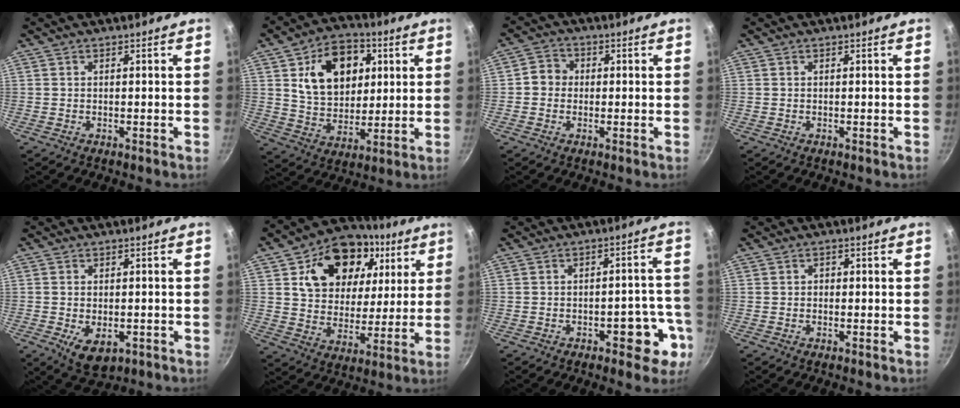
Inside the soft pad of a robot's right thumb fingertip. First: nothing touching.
{"total": 16.3, "force": [4.8, 11.5, 10.5], "torque": [-0.127, -0.010, 0.080]}
{"total": 4.0, "force": [-0.2, 3.6, 1.5], "torque": [-0.006, 0.009, -0.015]}
{"total": 0.0}
{"total": 7.4, "force": [-1.2, 4.8, 5.5], "torque": [-0.074, -0.014, -0.003]}
{"total": 21.1, "force": [8.2, 14.8, 12.5], "torque": [-0.177, -0.011, 0.132]}
{"total": 8.9, "force": [-4.0, 4.4, 6.6], "torque": [-0.045, 0.040, -0.043]}
{"total": 1.0, "force": [-0.1, 0.9, 0.4], "torque": [-0.005, 0.005, -0.003]}